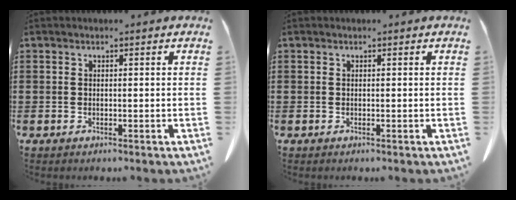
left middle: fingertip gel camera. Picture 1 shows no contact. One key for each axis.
{"total": 0.0}